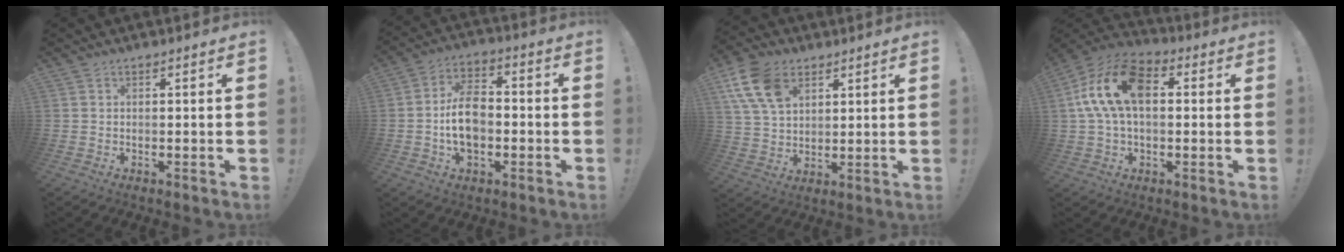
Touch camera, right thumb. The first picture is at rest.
{"total": 12.2, "force": [-2.1, 8.2, 8.8], "torque": [-0.161, 0.015, -0.039]}
{"total": 14.4, "force": [6.7, 9.9, 8.1], "torque": [-0.151, -0.022, 0.132]}
{"total": 16.4, "force": [2.9, 9.8, 12.9], "torque": [-0.252, 0.011, 0.051]}